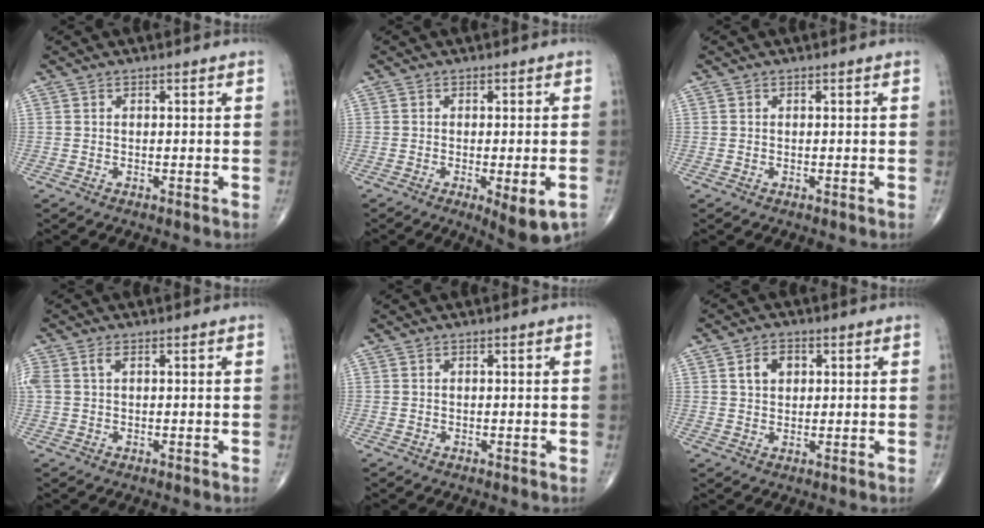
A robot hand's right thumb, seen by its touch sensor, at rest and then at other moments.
{"total": 7.0, "force": [-3.1, 1.9, 6.0], "torque": [-0.073, -0.003, -0.038]}
{"total": 0.0}
{"total": 3.2, "force": [0.9, 1.8, 2.5], "torque": [-0.080, 0.020, 0.023]}
{"total": 0.0}
{"total": 4.5, "force": [1.4, 3.2, 2.8], "torque": [-0.033, 0.001, 0.022]}